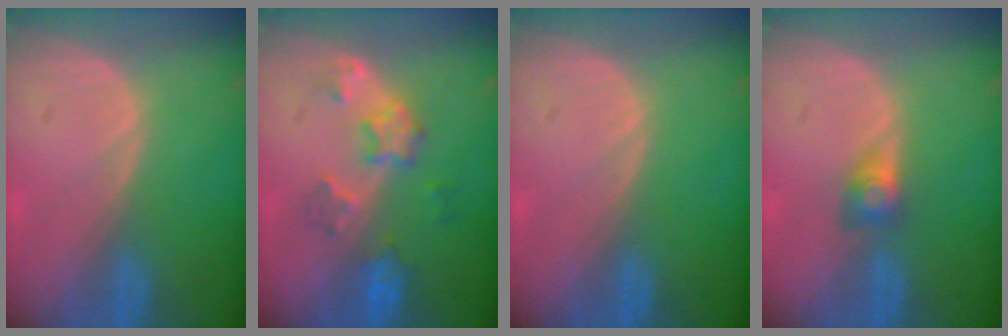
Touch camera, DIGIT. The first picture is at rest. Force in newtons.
{"total": 6.0, "press": 5.4, "slide": 2.6}
{"total": 0.0}
{"total": 2.9, "press": 2.4, "slide": 1.5}